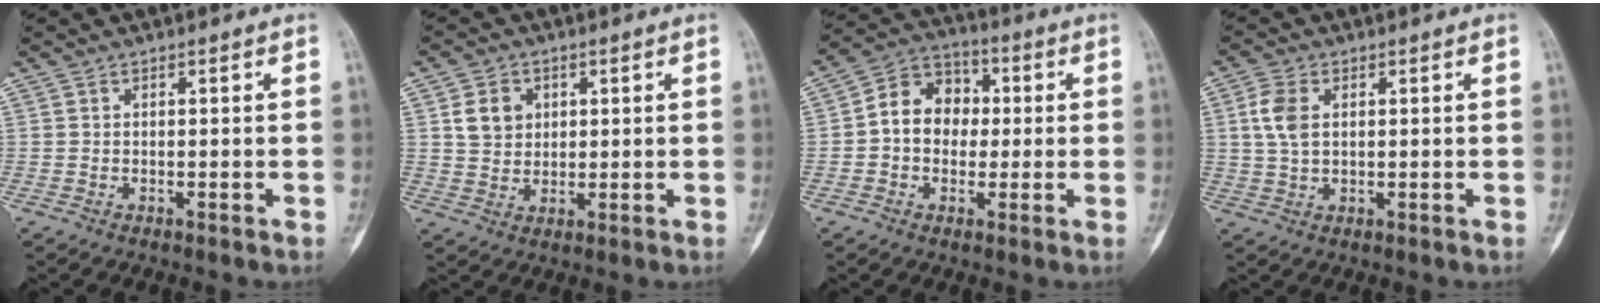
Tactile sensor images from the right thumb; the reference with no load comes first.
{"total": 5.9, "force": [1.9, 4.9, 2.7], "torque": [-0.025, -0.009, 0.037]}
{"total": 10.5, "force": [0.2, 8.5, 6.1], "torque": [-0.067, 0.030, -0.008]}
{"total": 5.4, "force": [1.3, 3.3, 4.0], "torque": [-0.087, 0.003, 0.025]}